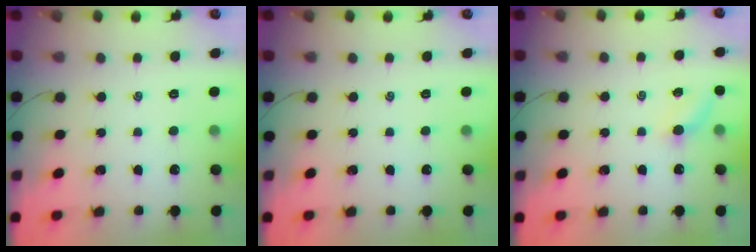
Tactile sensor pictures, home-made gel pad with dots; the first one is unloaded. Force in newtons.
{"total": 0.0}
{"total": 5.3, "press": 5.2, "slide": 1.1}